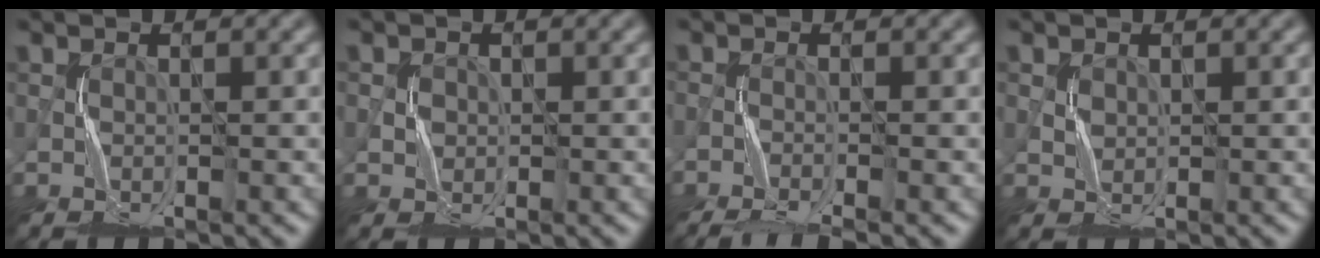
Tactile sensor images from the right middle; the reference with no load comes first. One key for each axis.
{"total": 1.0, "fx": 0.1, "fy": 1.0, "fz": -0.2, "tx": 0.002, "ty": -0.003, "tz": 0.005}
{"total": 3.6, "fx": -3.2, "fy": 0.1, "fz": 1.8, "tx": -0.027, "ty": -0.003, "tz": -0.063}
{"total": 0.6, "fx": 0.3, "fy": 0.5, "fz": -0.1, "tx": 0.000, "ty": -0.002, "tz": 0.010}